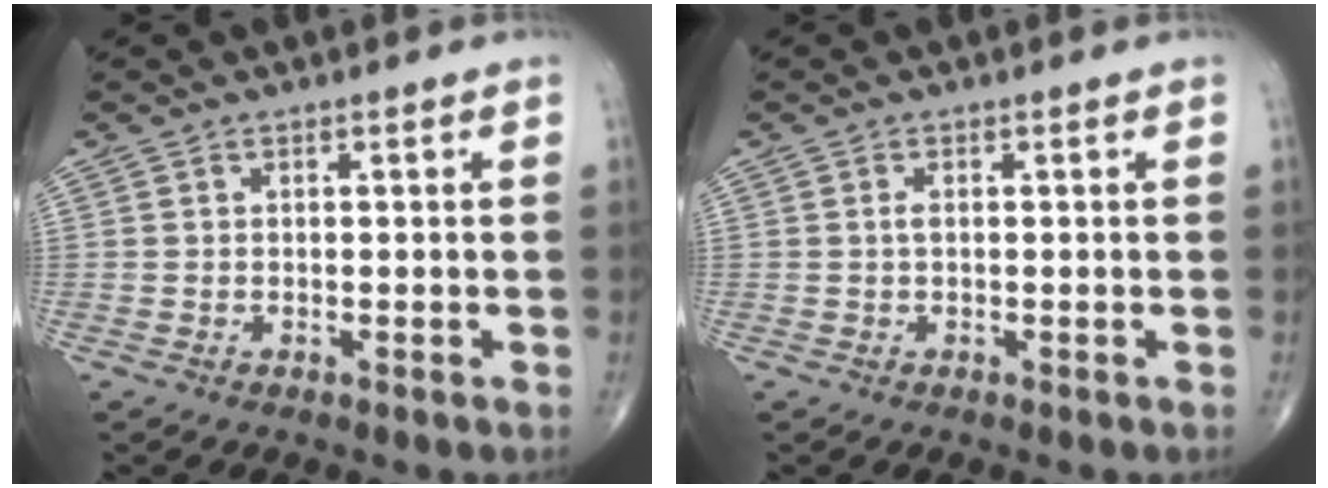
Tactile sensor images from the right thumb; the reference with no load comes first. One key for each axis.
{"total": 0.8, "fx": 0.0, "fy": 0.3, "fz": 0.7, "tx": -0.017, "ty": -0.001, "tz": -0.002}